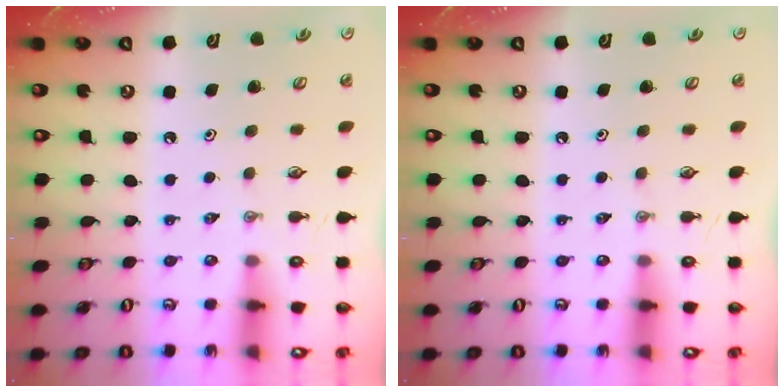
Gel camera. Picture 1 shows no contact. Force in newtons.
{"total": 0.0}